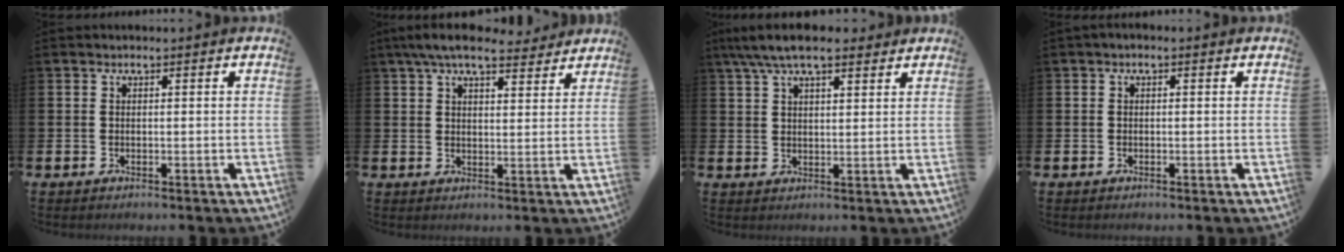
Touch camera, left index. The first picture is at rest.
{"total": 6.5, "force": [5.8, 1.4, 2.5], "torque": [-0.057, -0.019, 0.105]}
{"total": 6.7, "force": [5.6, 1.9, 3.3], "torque": [-0.078, -0.007, 0.102]}
{"total": 0.5, "force": [-0.3, 0.2, 0.3], "torque": [-0.007, 0.002, -0.007]}